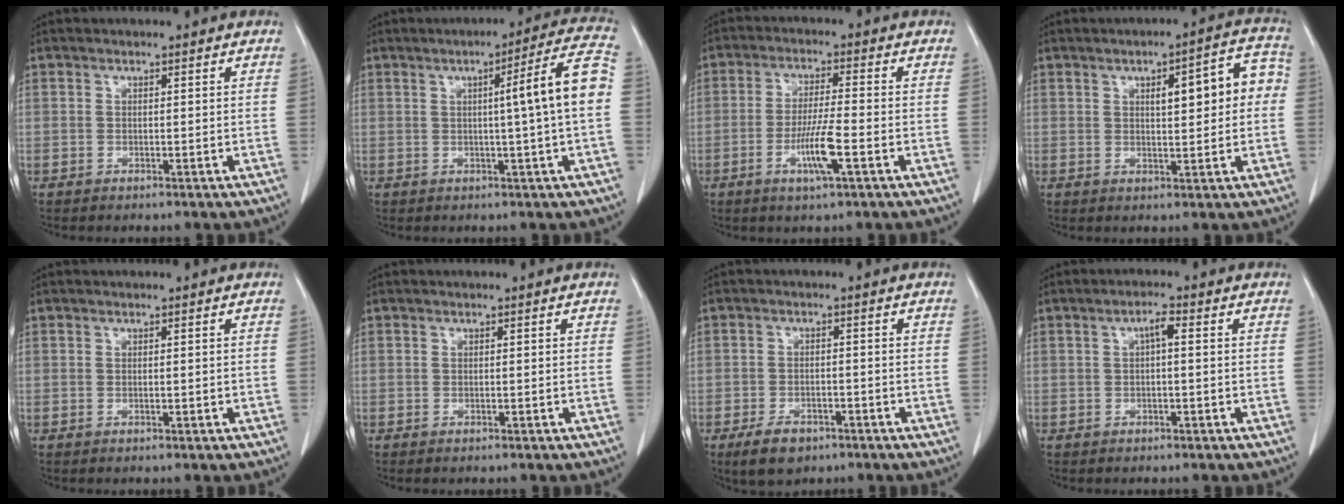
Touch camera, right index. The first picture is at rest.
{"total": 10.2, "force": [0.3, -1.0, 10.2], "torque": [-0.139, 0.014, 0.002]}
{"total": 7.2, "force": [-2.8, 0.4, 6.6], "torque": [-0.126, -0.008, -0.050]}
{"total": 9.5, "force": [1.6, 3.0, 8.9], "torque": [-0.116, 0.033, 0.023]}
{"total": 0.6, "force": [-0.1, 0.3, 0.6], "torque": [-0.016, 0.000, 0.000]}
{"total": 0.6, "force": [-0.2, 0.3, 0.4], "torque": [-0.014, 0.001, -0.002]}
{"total": 5.6, "force": [-3.6, 3.1, 3.0], "torque": [-0.059, -0.002, -0.055]}
{"total": 2.5, "force": [0.4, 0.8, 2.4], "torque": [-0.045, 0.009, 0.008]}